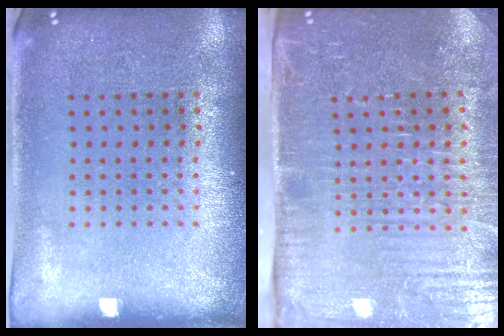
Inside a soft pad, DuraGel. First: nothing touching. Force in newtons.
{"total": 5.0, "press": 4.3, "slide": 2.5}